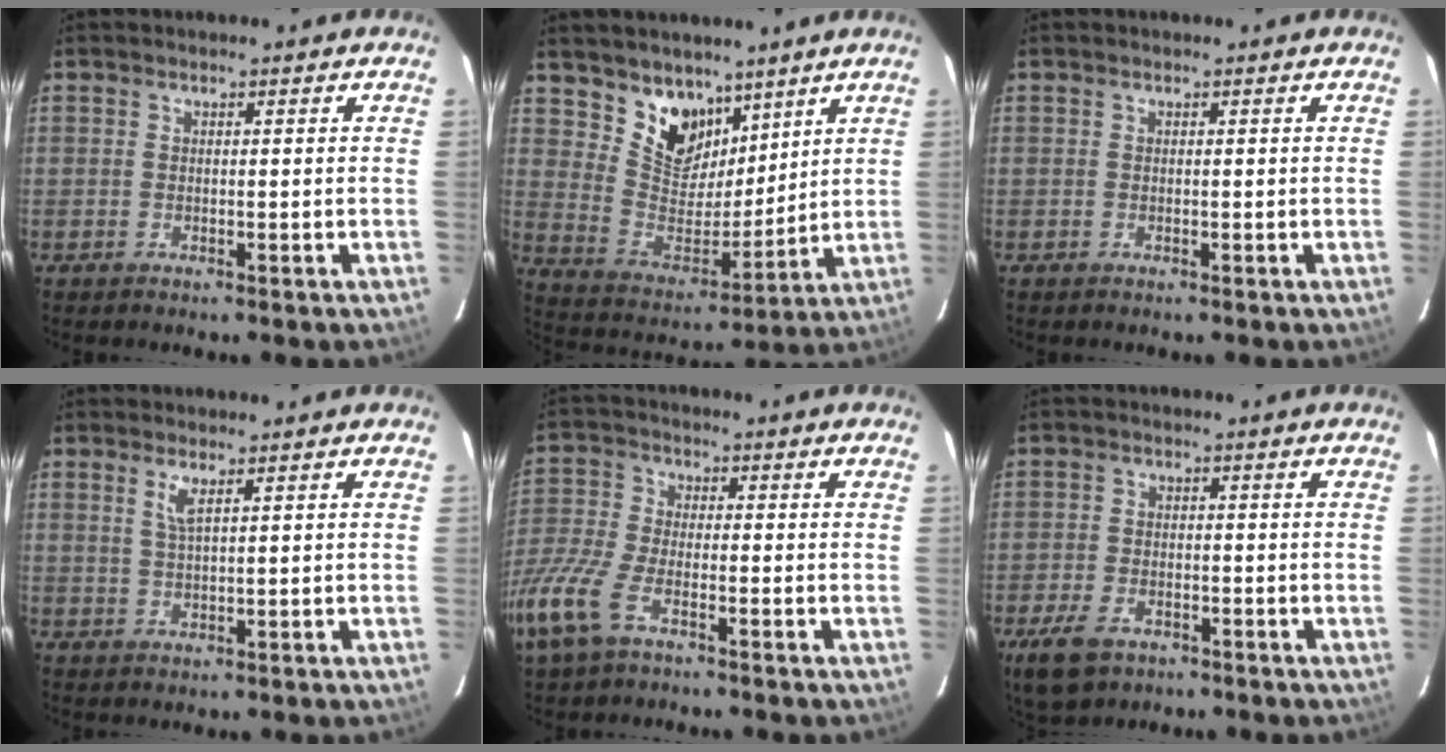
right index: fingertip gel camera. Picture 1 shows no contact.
{"total": 11.9, "force": [8.1, 7.4, 4.7], "torque": [-0.086, -0.014, 0.160]}
{"total": 0.0}
{"total": 2.4, "force": [1.2, 0.3, 2.0], "torque": [-0.041, 0.000, 0.024]}
{"total": 13.3, "force": [-7.8, 5.8, 9.1], "torque": [-0.221, -0.019, -0.167]}
{"total": 7.1, "force": [-4.5, 4.0, 3.8], "torque": [-0.103, -0.013, -0.079]}